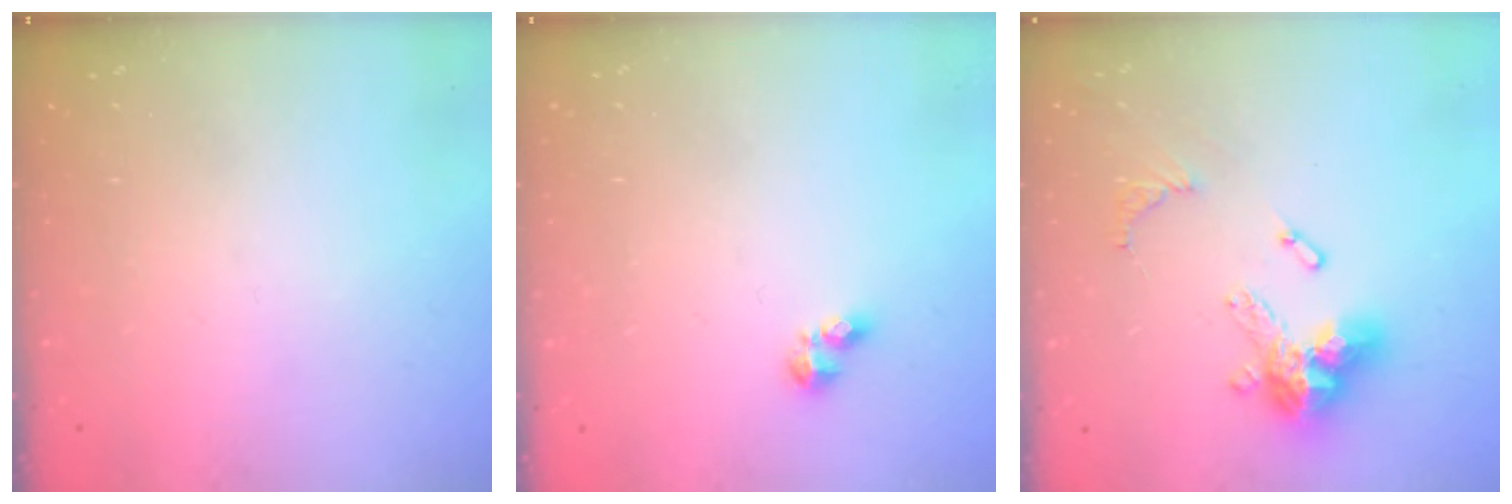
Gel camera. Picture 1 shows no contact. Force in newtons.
{"total": 4.5, "press": 4.5, "slide": 0.5}
{"total": 14.6, "press": 14.6, "slide": 1.6}